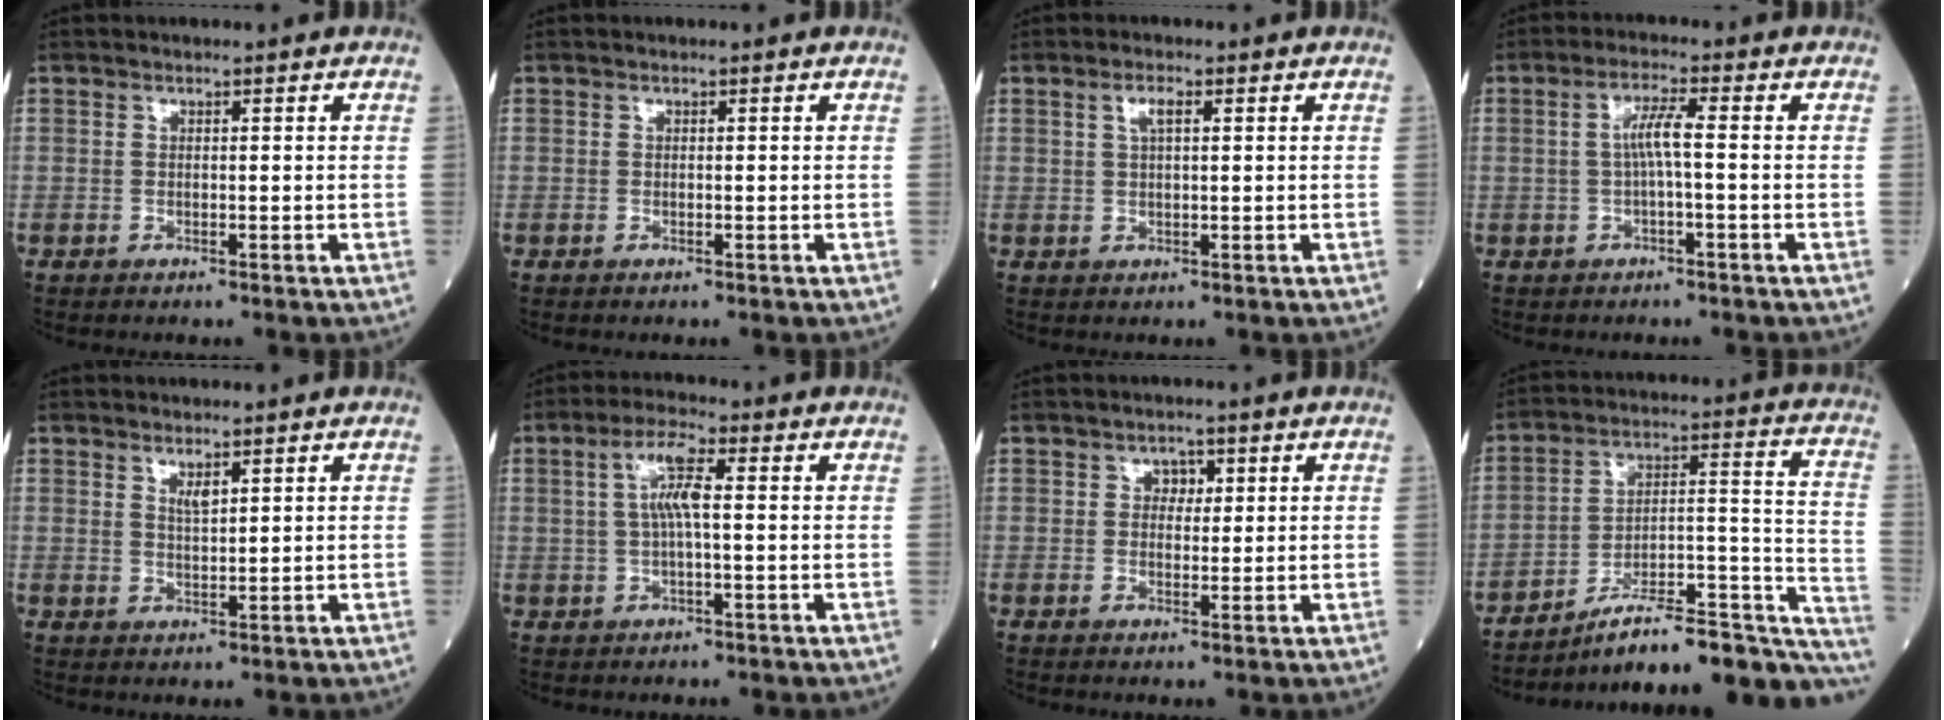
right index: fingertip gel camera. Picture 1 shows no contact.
{"total": 0.0}
{"total": 2.4, "force": [1.0, 0.6, 2.1], "torque": [-0.044, 0.005, 0.018]}
{"total": 3.8, "force": [-0.1, 0.0, 3.8], "torque": [-0.072, 0.010, 0.000]}
{"total": 2.0, "force": [1.3, 0.3, 1.5], "torque": [-0.031, -0.005, 0.026]}
{"total": 5.4, "force": [0.8, 0.5, 5.3], "torque": [-0.108, 0.009, 0.013]}
{"total": 2.0, "force": [0.7, 1.5, 1.2], "torque": [-0.011, 0.003, 0.007]}
{"total": 23.9, "force": [-19.9, 4.1, 12.5], "torque": [-0.094, 0.040, -0.287]}